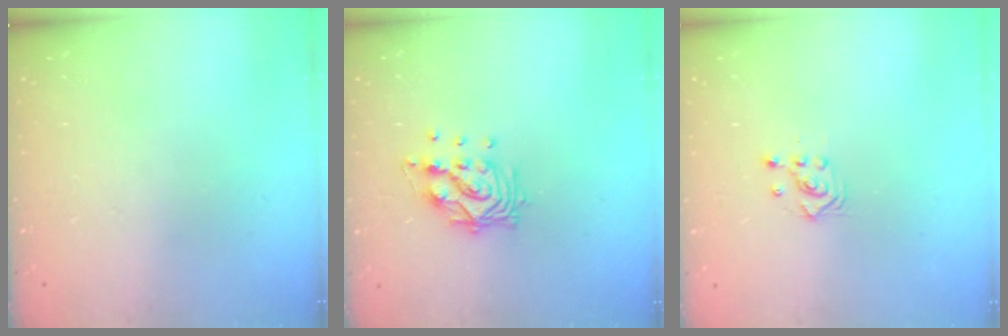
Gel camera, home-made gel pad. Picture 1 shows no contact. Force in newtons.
{"total": 10.8, "press": 10.8, "slide": 0.7}
{"total": 2.5, "press": 2.5, "slide": 0.3}